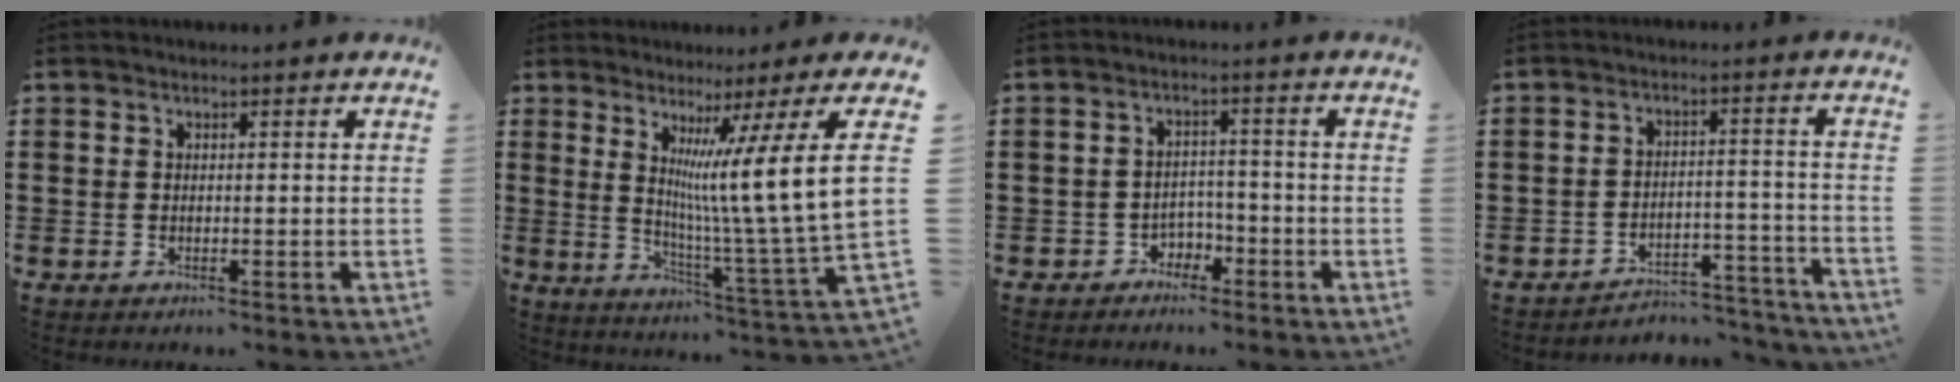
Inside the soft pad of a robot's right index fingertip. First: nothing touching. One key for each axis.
{"total": 13.1, "fx": 3.6, "fy": -0.3, "fz": 12.6, "tx": -0.224, "ty": -0.036, "tz": 0.044}
{"total": 2.9, "fx": -2.4, "fy": 1.6, "fz": 0.5, "tx": -0.019, "ty": 0.003, "tz": -0.051}
{"total": 4.7, "fx": -4.5, "fy": 1.0, "fz": 1.0, "tx": -0.019, "ty": 0.007, "tz": -0.092}